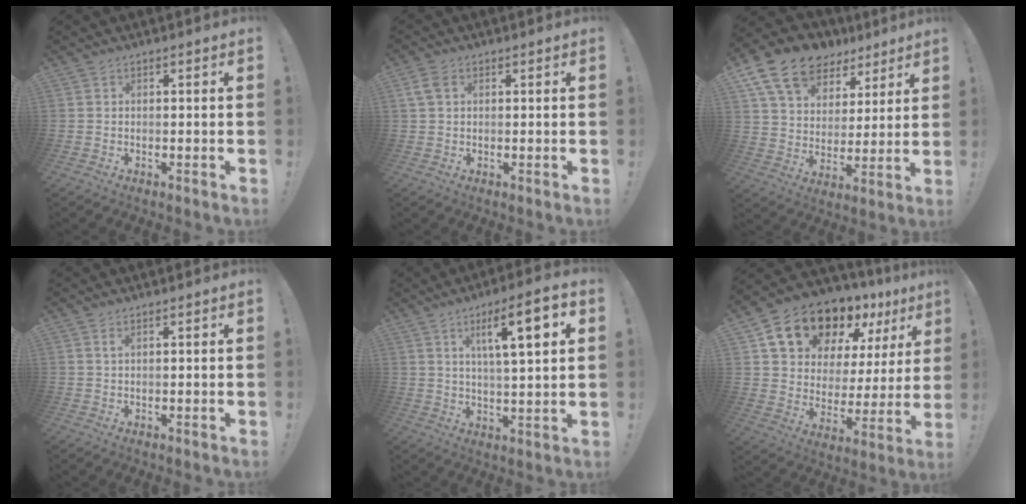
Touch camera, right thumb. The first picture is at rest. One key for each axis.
{"total": 4.0, "fx": 1.2, "fy": 2.5, "fz": 2.9, "tx": -0.057, "ty": 0.008, "tz": 0.026}
{"total": 16.2, "fx": 10.8, "fy": 10.0, "fz": 6.8, "tx": -0.125, "ty": -0.065, "tz": 0.203}
{"total": 1.2, "fx": 0.6, "fy": 0.3, "fz": 1.0, "tx": -0.021, "ty": 0.002, "tz": 0.009}
{"total": 12.7, "fx": 4.8, "fy": 2.5, "fz": 11.5, "tx": -0.178, "ty": -0.011, "tz": 0.066}
{"total": 17.2, "fx": 13.1, "fy": 8.9, "fz": 6.6, "tx": -0.101, "ty": -0.098, "tz": 0.245}